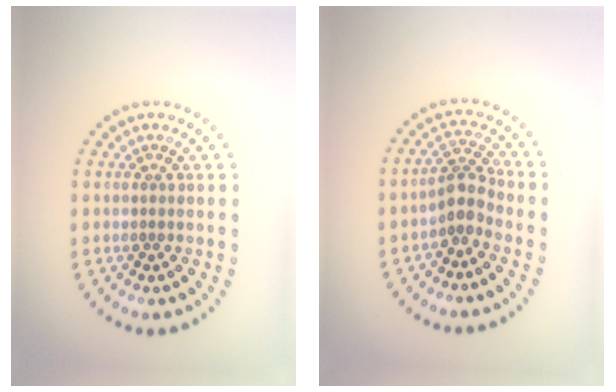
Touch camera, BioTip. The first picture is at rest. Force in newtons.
{"total": 2.6, "press": 2.0, "slide": 1.7}